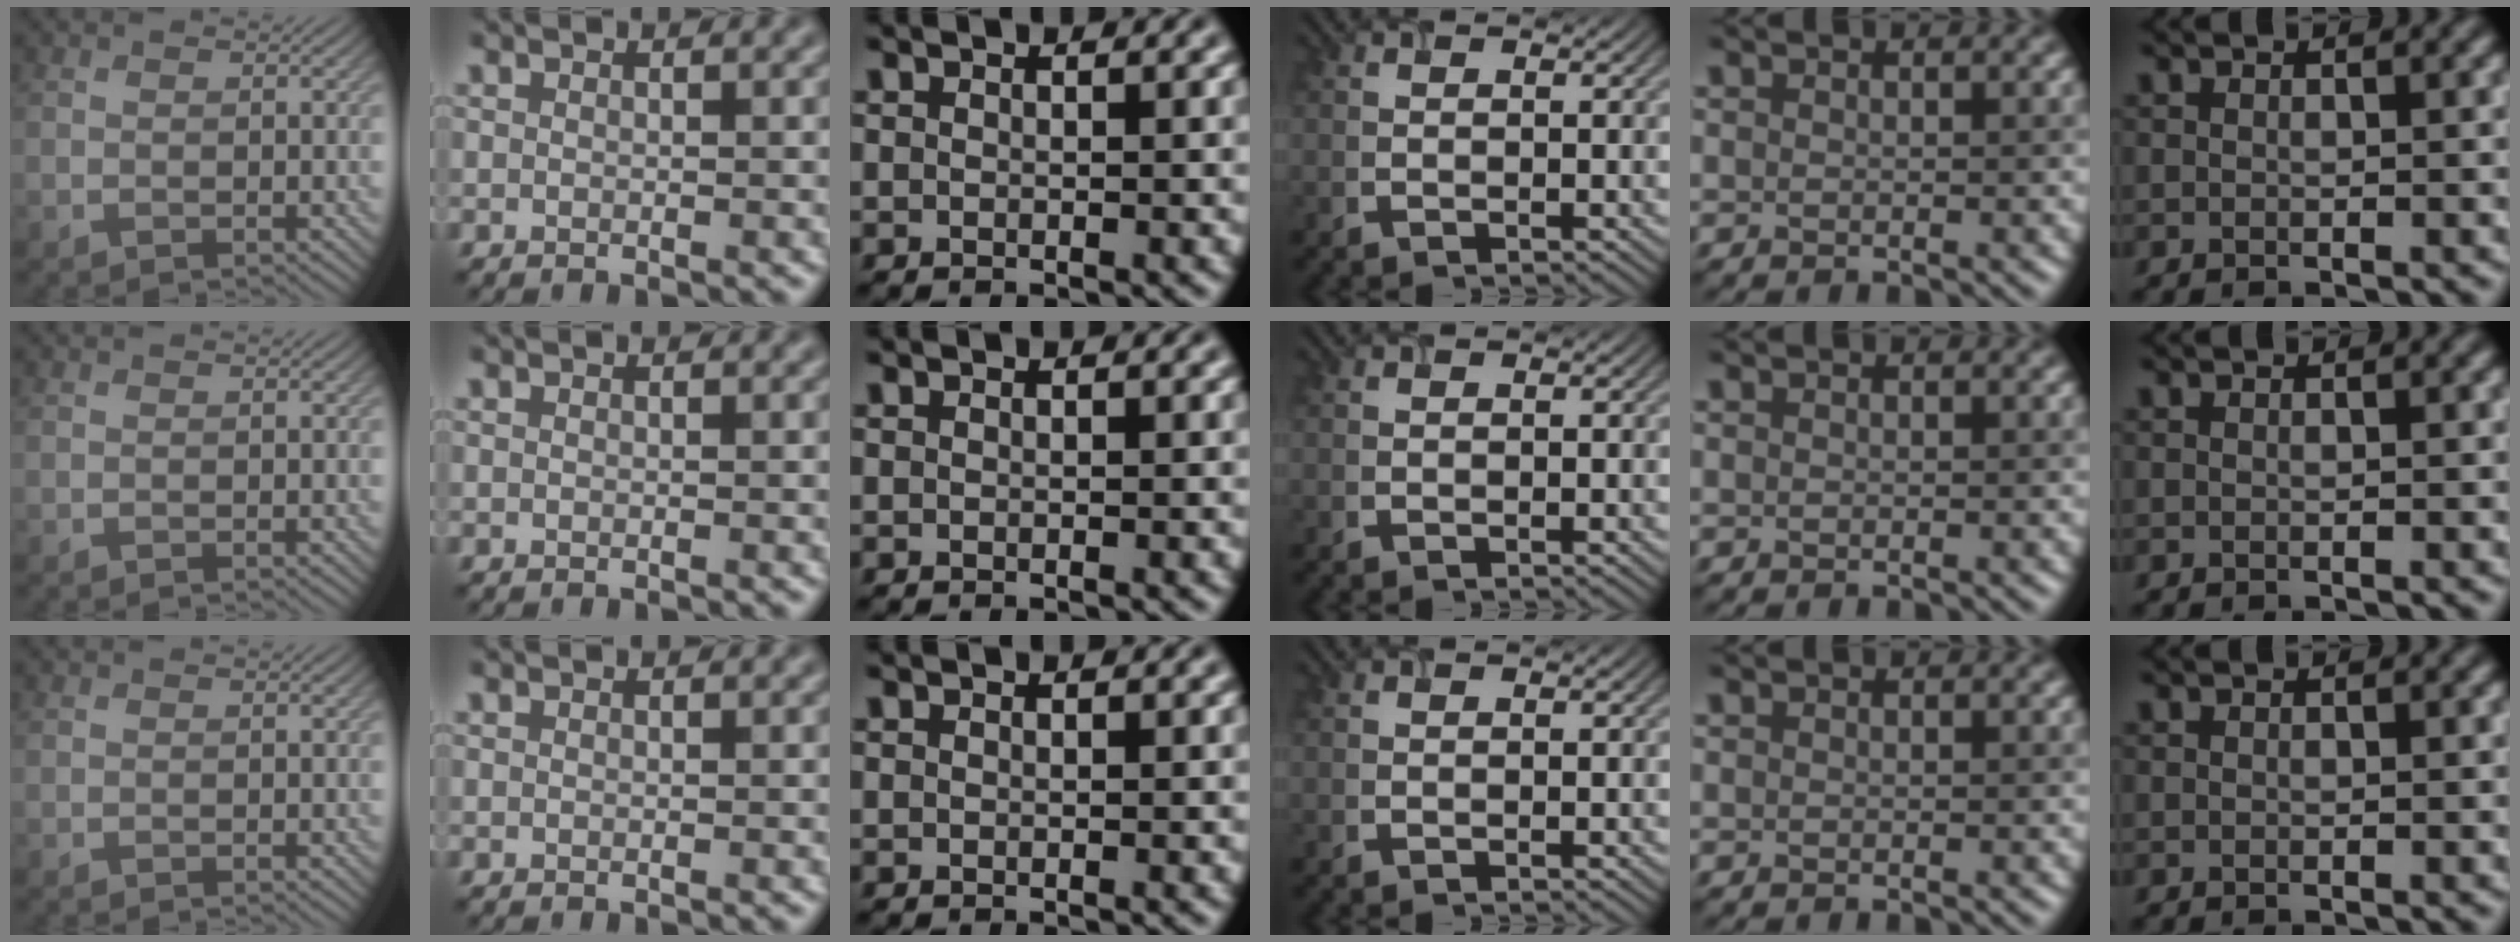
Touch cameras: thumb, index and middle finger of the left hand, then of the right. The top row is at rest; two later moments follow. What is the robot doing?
{"motion": "close", "object": "airpods case & airpods"}